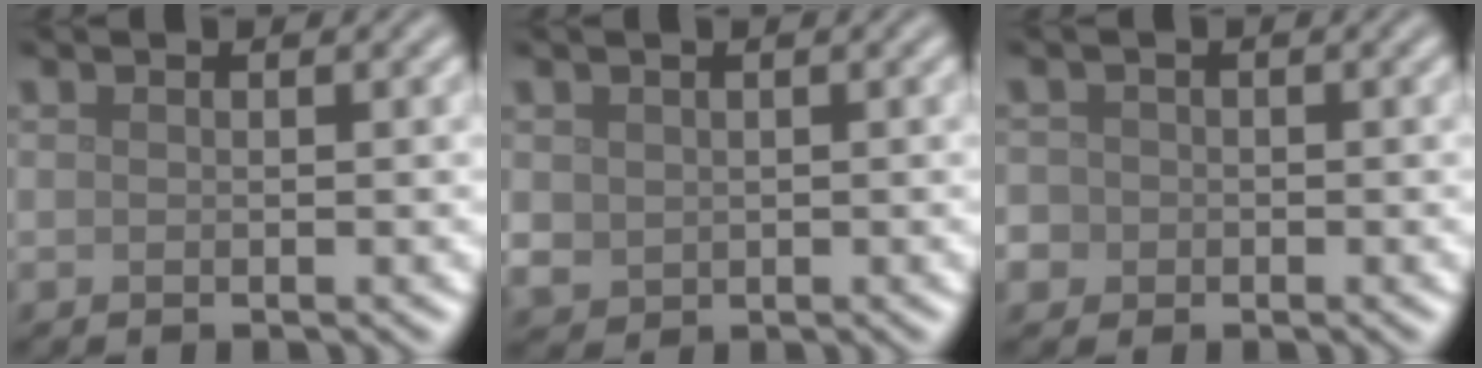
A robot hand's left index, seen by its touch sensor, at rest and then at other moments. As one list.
[{"total": 1.8, "force": [0.4, 1.6, 0.6], "torque": [-0.016, -0.004, 0.011]}, {"total": 4.3, "force": [-1.2, 3.9, 1.1], "torque": [-0.016, 0.004, -0.050]}]